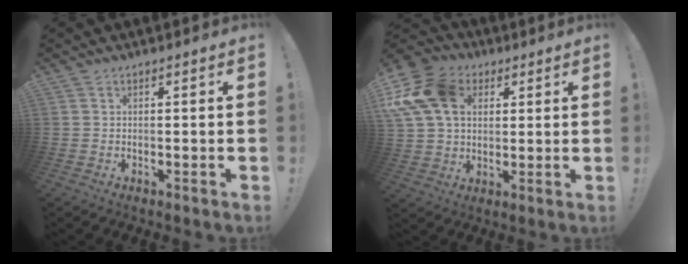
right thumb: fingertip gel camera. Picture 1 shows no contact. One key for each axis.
{"total": 18.8, "fx": 6.0, "fy": 14.1, "fz": 10.9, "tx": -0.215, "ty": -0.015, "tz": 0.111}